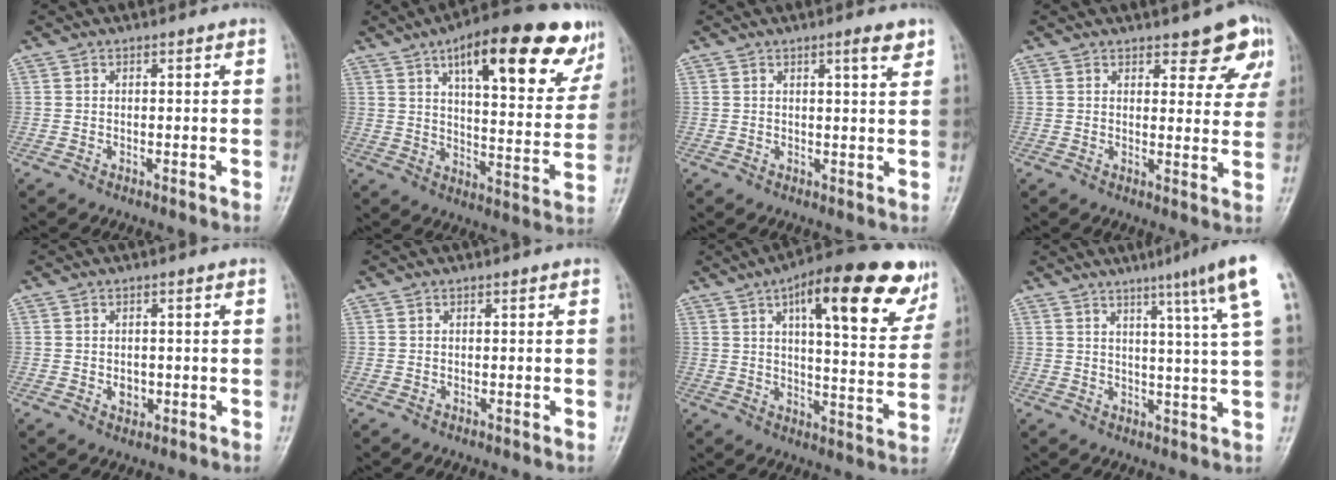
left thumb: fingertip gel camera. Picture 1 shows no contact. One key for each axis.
{"total": 24.3, "fx": 13.5, "fy": 8.2, "fz": 18.4, "tx": -0.215, "ty": -0.026, "tz": 0.193}
{"total": 3.3, "fx": 2.1, "fy": 0.4, "fz": 2.5, "tx": -0.031, "ty": -0.011, "tz": 0.032}
{"total": 7.5, "fx": 4.9, "fy": 3.2, "fz": 4.8, "tx": -0.017, "ty": -0.024, "tz": 0.056}
{"total": 2.4, "fx": -0.4, "fy": 1.9, "fz": 1.3, "tx": -0.005, "ty": 0.003, "tz": -0.001}
{"total": 0.0}
{"total": 21.8, "fx": 11.4, "fy": 7.0, "fz": 17.2, "tx": -0.201, "ty": -0.022, "tz": 0.157}
{"total": 11.4, "fx": 6.0, "fy": -0.9, "fz": 9.7, "tx": -0.135, "ty": -0.017, "tz": 0.077}